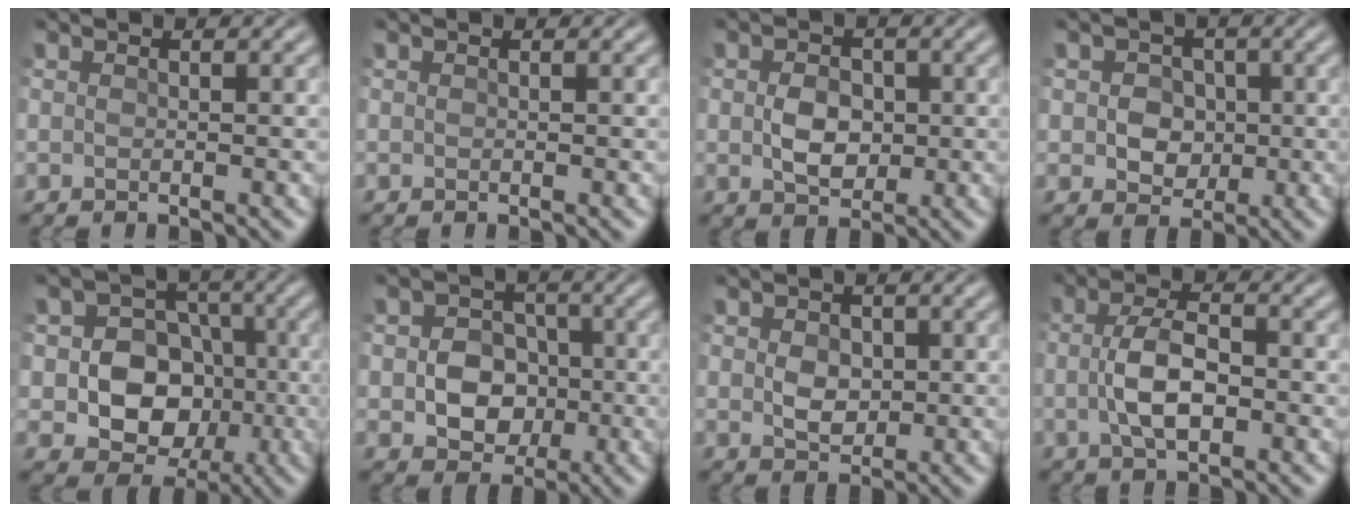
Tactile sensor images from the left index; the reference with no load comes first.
{"total": 0.0}
{"total": 3.5, "force": [-0.1, 2.5, 2.4], "torque": [-0.049, -0.004, -0.003]}
{"total": 3.6, "force": [0.1, 3.0, 2.0], "torque": [-0.023, 0.001, -0.013]}
{"total": 8.4, "force": [-1.0, 7.2, 4.2], "torque": [-0.049, 0.006, -0.035]}
{"total": 5.3, "force": [-0.7, 4.4, 3.0], "torque": [-0.032, -0.004, -0.026]}
{"total": 2.6, "force": [0.2, 1.9, 1.7], "torque": [-0.034, -0.003, 0.005]}
{"total": 4.4, "force": [-0.5, 1.9, 3.9], "torque": [-0.083, 0.001, -0.013]}